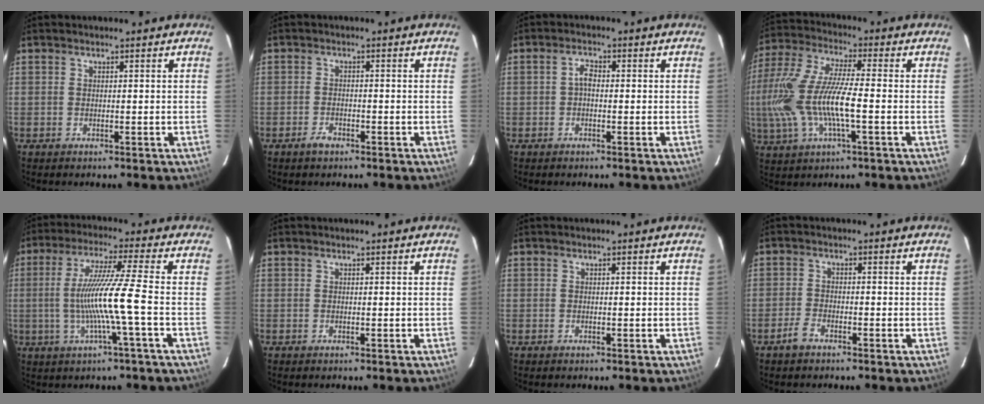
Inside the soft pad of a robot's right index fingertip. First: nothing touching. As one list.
[{"total": 2.3, "force": [-1.7, 1.1, 1.1], "torque": [-0.026, 0.001, -0.030]}, {"total": 1.8, "force": [-0.4, 1.1, 1.4], "torque": [-0.030, 0.009, -0.008]}, {"total": 17.7, "force": [-2.8, 4.4, 16.9], "torque": [-0.335, -0.012, -0.055]}, {"total": 11.1, "force": [-2.3, -1.9, 10.7], "torque": [-0.198, -0.007, -0.036]}, {"total": 0.0}, {"total": 0.0}, {"total": 2.9, "force": [-2.2, 1.1, 1.5], "torque": [-0.047, 0.002, -0.046]}]